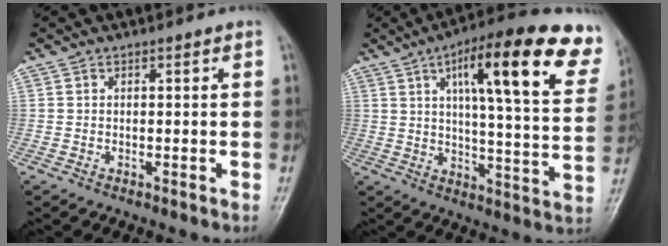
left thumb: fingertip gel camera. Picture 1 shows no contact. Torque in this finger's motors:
{"motor_torque": [1.06, 1.04, 1.86, -0.91, 0.22]}